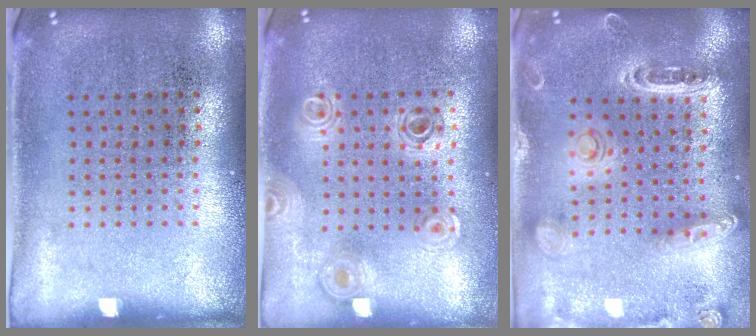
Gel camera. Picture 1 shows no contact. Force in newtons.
{"total": 0.9, "press": 0.9, "slide": 0.1}
{"total": 1.4, "press": 1.4, "slide": 0.0}